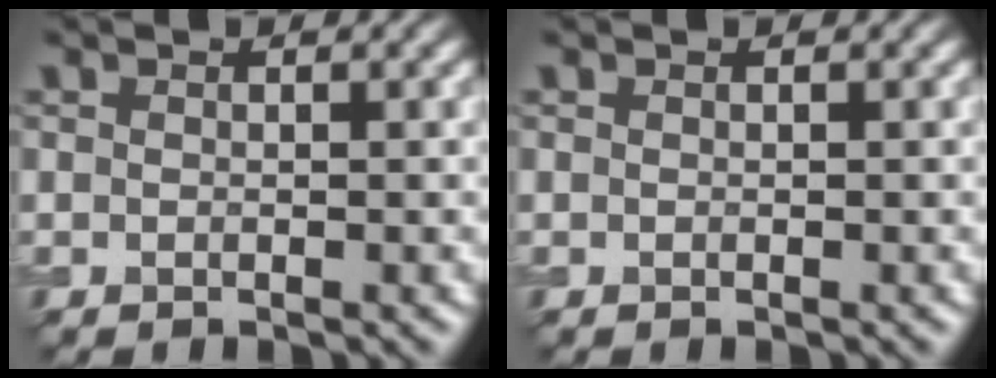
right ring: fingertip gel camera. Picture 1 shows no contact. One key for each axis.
{"total": 0.0}